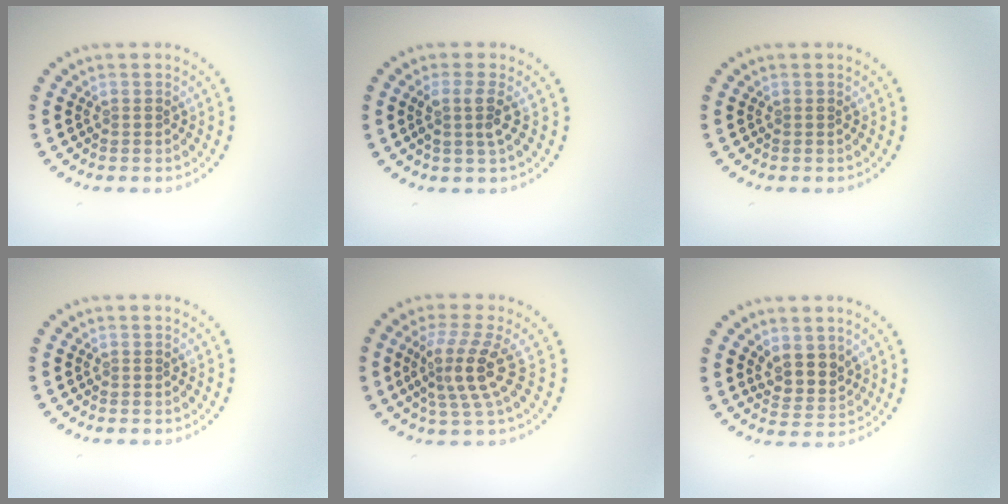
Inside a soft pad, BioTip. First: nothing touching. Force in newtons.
{"total": 2.2, "press": 1.8, "slide": 1.2}
{"total": 0.0}
{"total": 0.0}
{"total": 4.0, "press": 3.1, "slide": 2.4}
{"total": 2.9, "press": 2.5, "slide": 1.6}